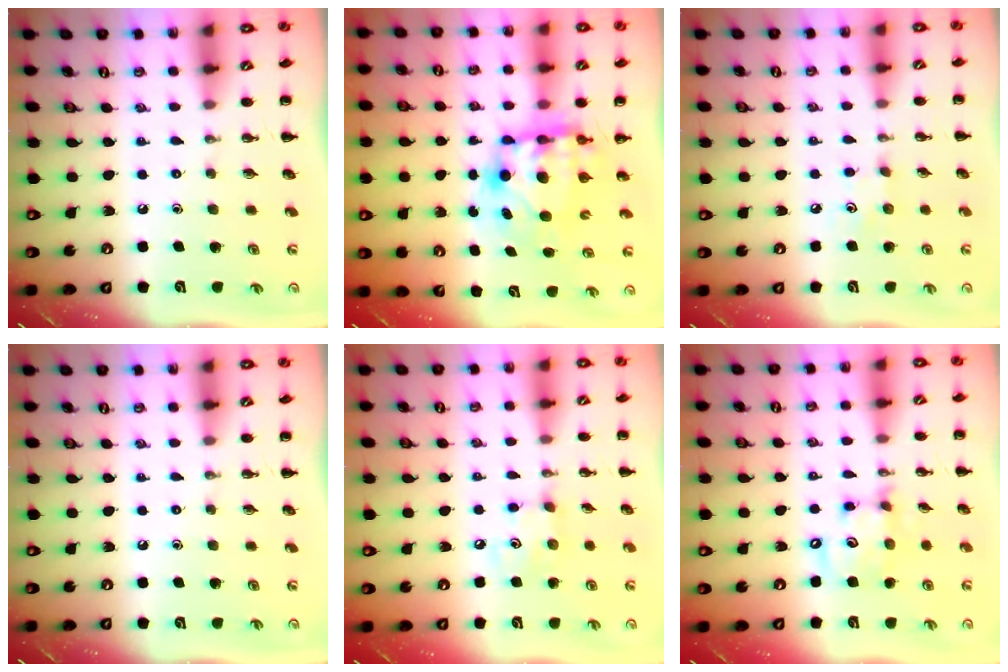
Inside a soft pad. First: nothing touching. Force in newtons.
{"total": 10.0, "press": 9.8, "slide": 1.9}
{"total": 4.1, "press": 3.9, "slide": 1.2}
{"total": 0.0}
{"total": 4.3, "press": 4.2, "slide": 0.7}
{"total": 9.9, "press": 9.8, "slide": 1.5}